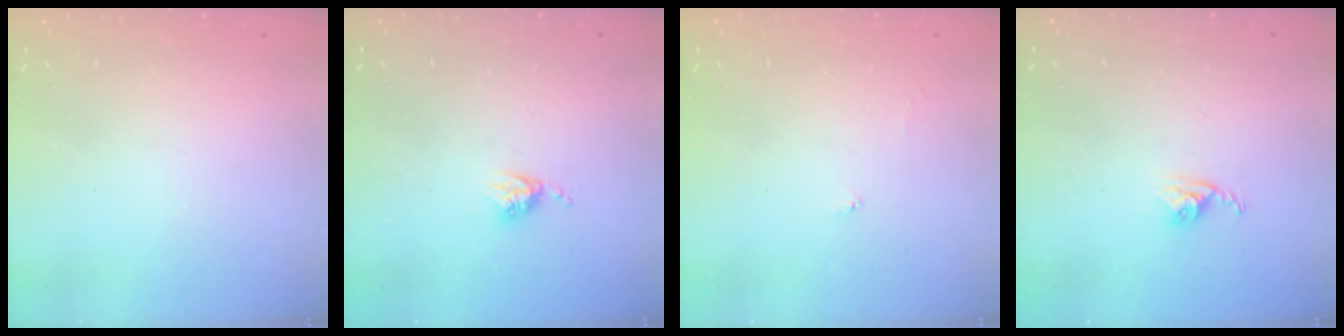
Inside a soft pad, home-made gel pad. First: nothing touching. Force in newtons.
{"total": 3.7, "press": 3.7, "slide": 0.5}
{"total": 3.7, "press": 3.7, "slide": 0.5}
{"total": 3.8, "press": 3.8, "slide": 0.1}